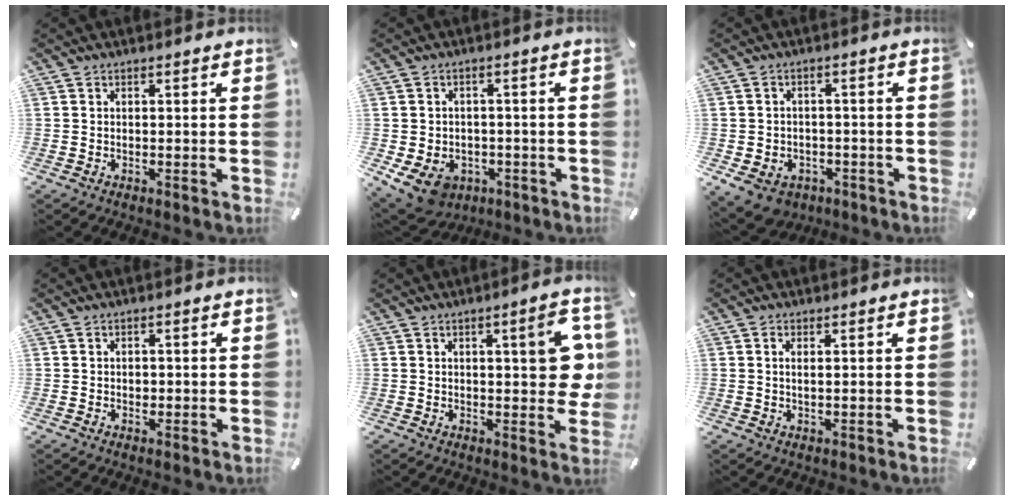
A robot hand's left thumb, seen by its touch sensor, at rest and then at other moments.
{"total": 8.4, "force": [-4.4, 6.1, 3.8], "torque": [-0.087, 0.028, -0.078]}
{"total": 6.5, "force": [-3.4, 4.9, 2.5], "torque": [-0.059, 0.024, -0.062]}
{"total": 1.3, "force": [-0.2, 1.1, 0.7], "torque": [-0.015, 0.004, -0.004]}
{"total": 11.0, "force": [2.2, 4.0, 10.0], "torque": [-0.120, -0.006, 0.032]}
{"total": 1.7, "force": [0.4, 0.5, 1.5], "torque": [-0.032, 0.000, 0.006]}